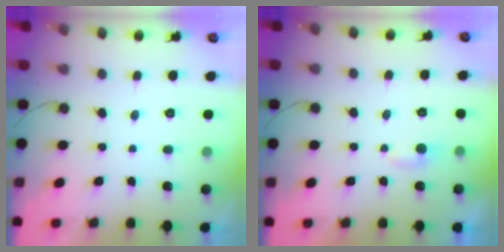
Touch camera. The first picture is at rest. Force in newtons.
{"total": 3.6, "press": 3.5, "slide": 0.4}